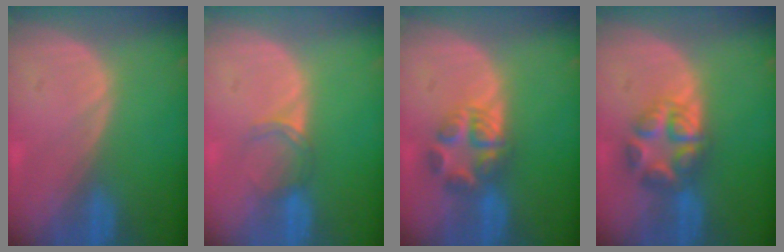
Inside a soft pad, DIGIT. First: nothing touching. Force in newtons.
{"total": 2.9, "press": 2.5, "slide": 1.5}
{"total": 5.6, "press": 5.5, "slide": 1.0}
{"total": 6.1, "press": 6.1, "slide": 0.1}